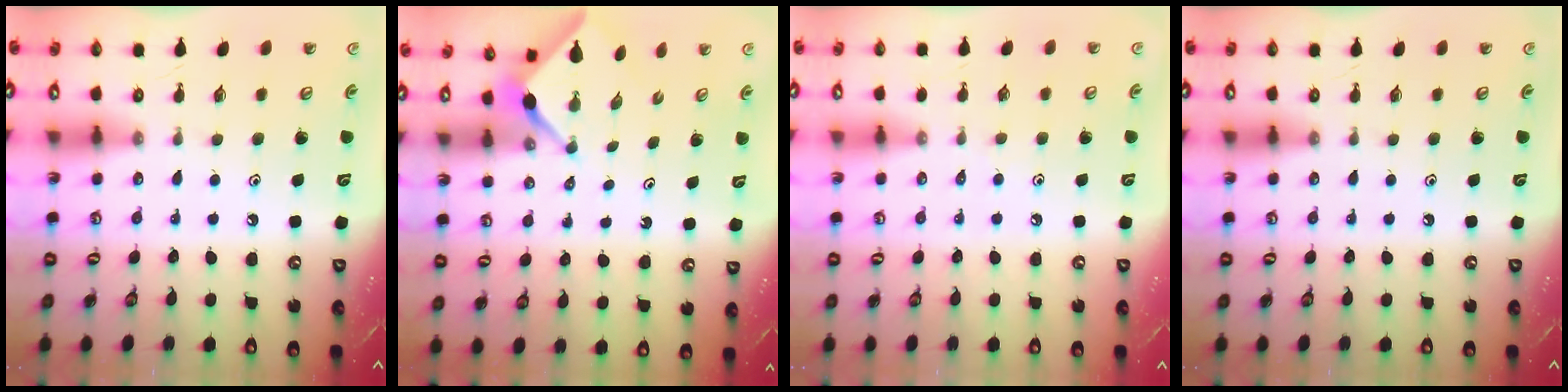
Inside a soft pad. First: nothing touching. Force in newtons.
{"total": 2.5, "press": 2.5, "slide": 0.3}
{"total": 3.2, "press": 3.2, "slide": 0.6}
{"total": 0.0}